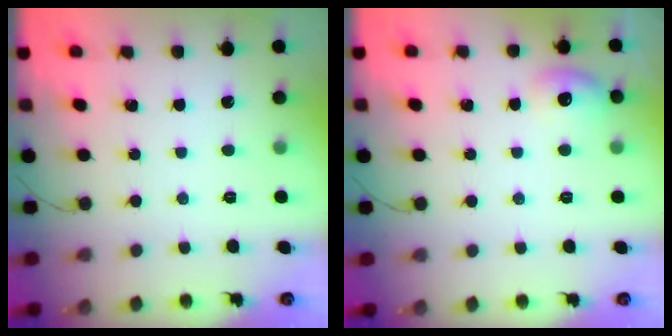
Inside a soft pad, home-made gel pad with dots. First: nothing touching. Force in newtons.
{"total": 7.1, "press": 6.9, "slide": 1.5}